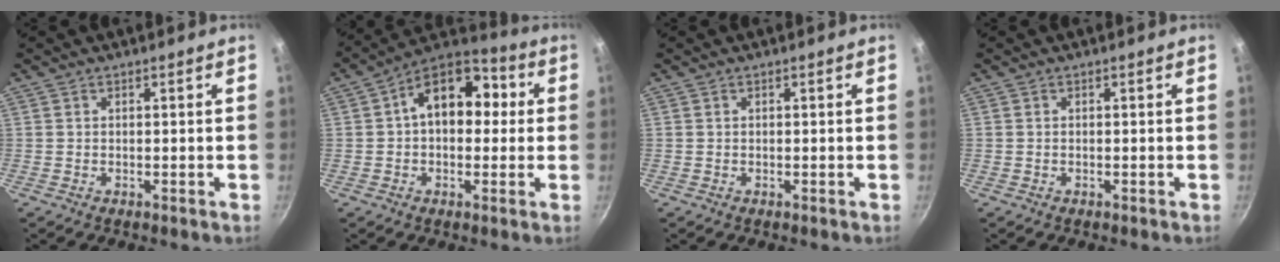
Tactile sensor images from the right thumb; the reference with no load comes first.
{"total": 13.5, "force": [1.9, 8.7, 10.2], "torque": [-0.113, 0.037, 0.013]}
{"total": 0.0}
{"total": 0.0}